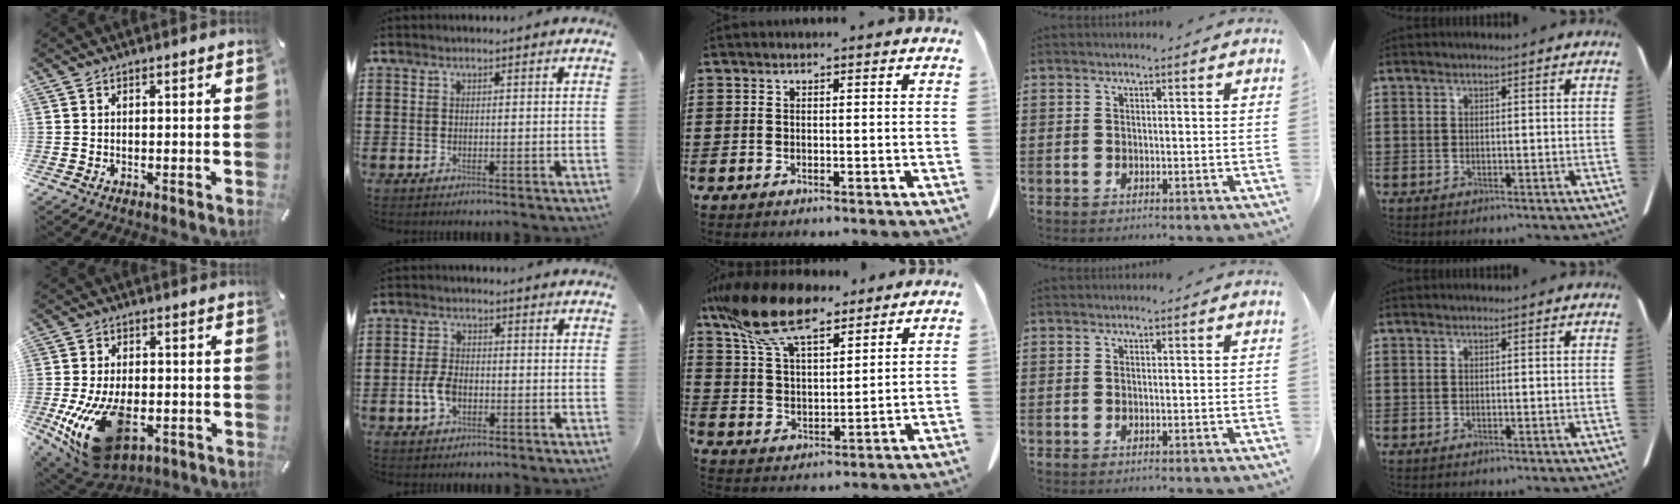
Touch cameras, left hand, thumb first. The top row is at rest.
{"thumb": {"total": 19.1, "force": [-5.3, 11.2, 14.5], "torque": [-0.275, 0.007, -0.075]}, "index": {"total": 4.4, "force": [-1.1, 2.5, 3.4], "torque": [-0.088, -0.006, -0.026]}, "middle": {"total": 13.9, "force": [10.5, 4.5, 7.9], "torque": [-0.191, -0.026, 0.191]}}